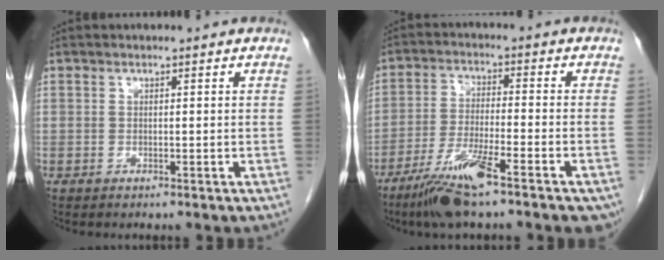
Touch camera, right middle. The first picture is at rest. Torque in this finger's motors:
{"motor_torque": [1.15, -0.98, 0.27, 0.10]}